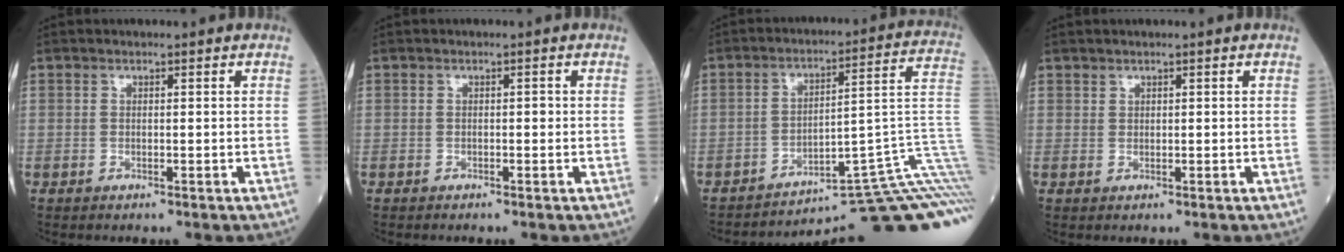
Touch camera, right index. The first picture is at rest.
{"total": 1.0, "force": [-0.3, 0.6, 0.8], "torque": [-0.025, 0.009, -0.002]}
{"total": 22.8, "force": [-16.7, 1.1, 15.5], "torque": [-0.102, 0.047, -0.221]}
{"total": 0.9, "force": [0.5, 0.7, 0.2], "torque": [0.000, 0.006, 0.008]}